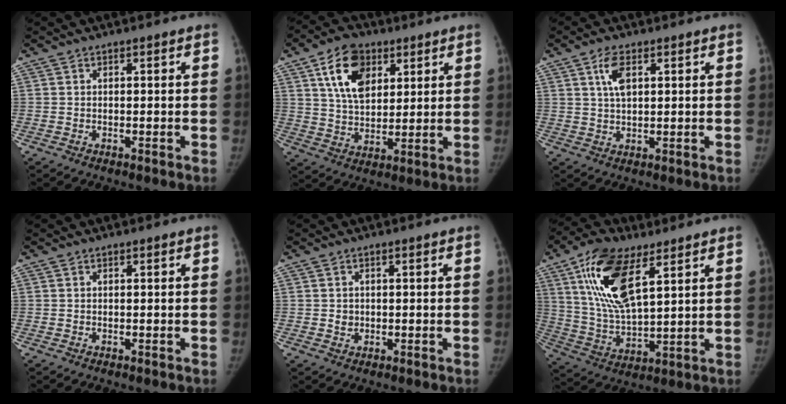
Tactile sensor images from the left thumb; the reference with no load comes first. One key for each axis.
{"total": 12.5, "fx": 5.4, "fy": 7.9, "fz": 7.9, "tx": -0.108, "ty": -0.020, "tz": 0.098}
{"total": 4.9, "fx": 2.0, "fy": 2.3, "fz": 3.8, "tx": -0.070, "ty": -0.002, "tz": 0.042}
{"total": 0.0}
{"total": 1.8, "fx": 0.0, "fy": 1.6, "fz": 0.8, "tx": -0.006, "ty": 0.002, "tz": 0.004}
{"total": 16.9, "fx": 7.9, "fy": 6.9, "fz": 13.3, "tx": -0.248, "ty": -0.024, "tz": 0.151}